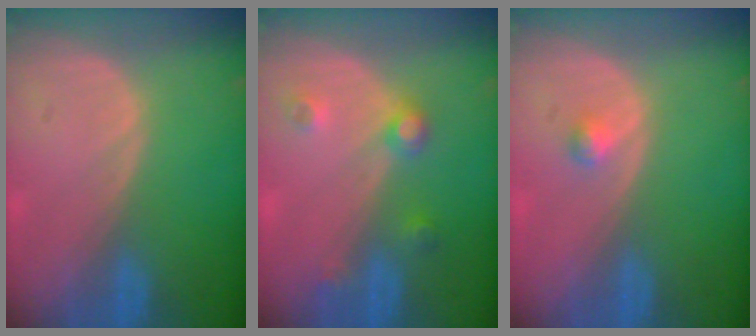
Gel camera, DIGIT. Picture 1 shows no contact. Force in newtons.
{"total": 3.7, "press": 3.4, "slide": 1.4}
{"total": 1.1, "press": 1.1, "slide": 0.1}